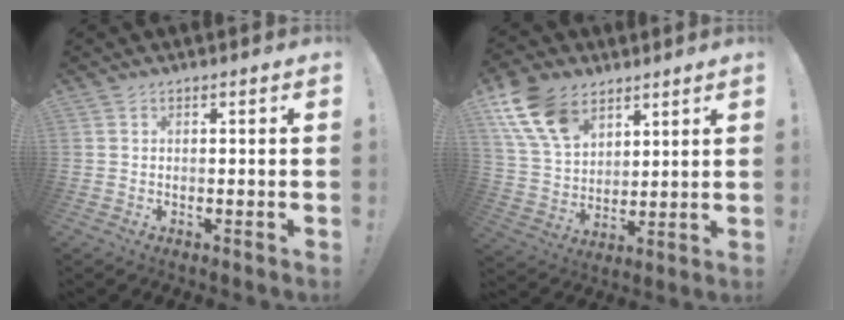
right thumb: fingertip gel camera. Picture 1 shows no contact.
{"total": 15.5, "force": [8.9, 9.8, 8.1], "torque": [-0.171, -0.037, 0.172]}